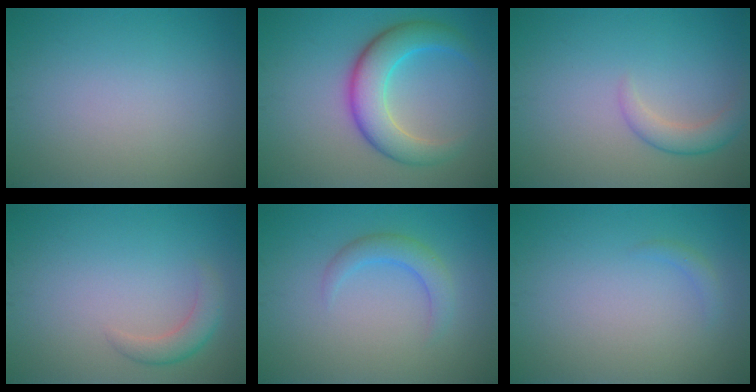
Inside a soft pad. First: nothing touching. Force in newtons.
{"total": 6.1, "press": 6.1, "slide": 0.2}
{"total": 2.3, "press": 2.3, "slide": 0.1}
{"total": 2.1, "press": 2.1, "slide": 0.2}
{"total": 2.4, "press": 2.4, "slide": 0.1}
{"total": 0.8, "press": 0.8, "slide": 0.1}